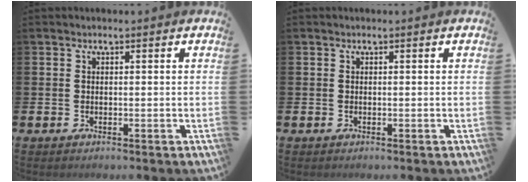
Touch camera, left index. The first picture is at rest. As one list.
[{"total": 0.0}]